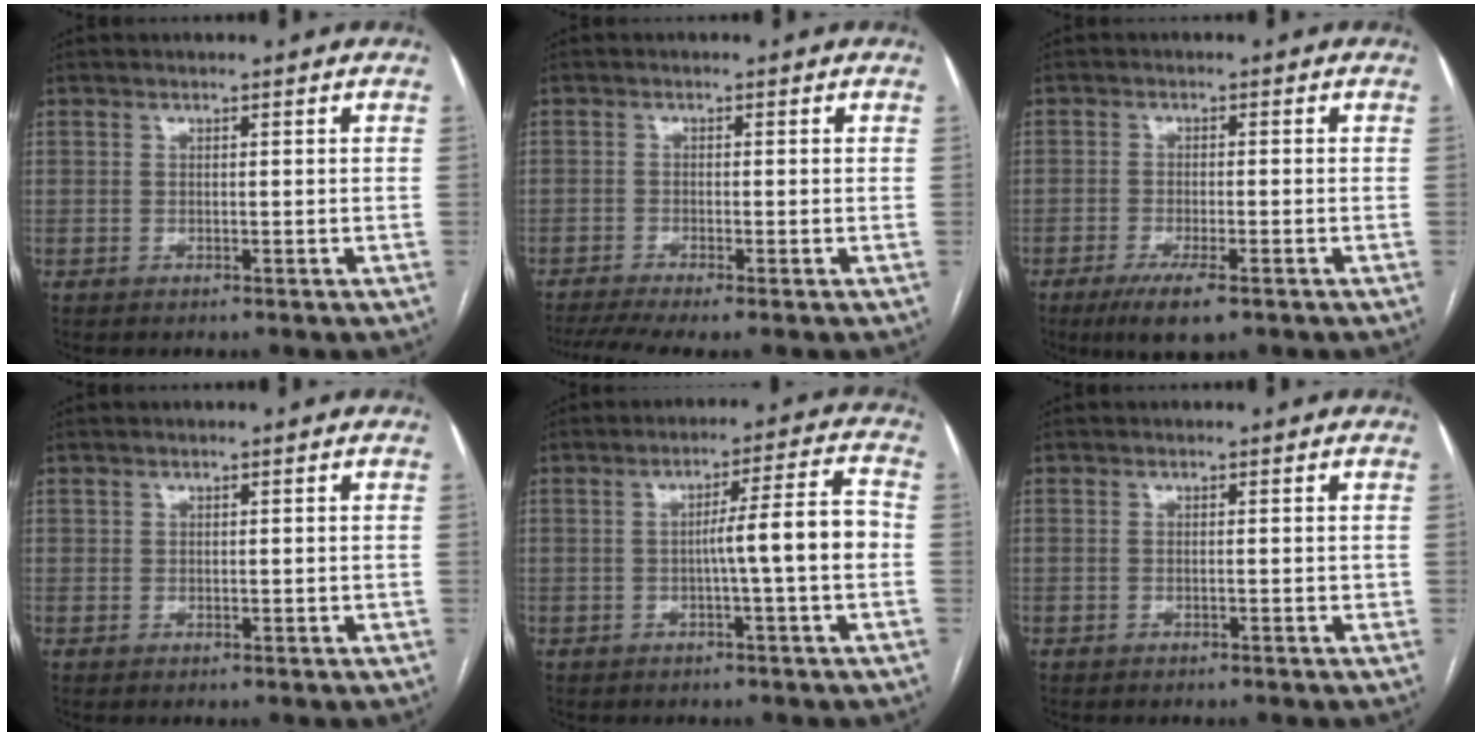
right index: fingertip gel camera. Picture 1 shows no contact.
{"total": 5.9, "force": [-4.4, 0.3, 3.9], "torque": [-0.069, -0.009, -0.077]}
{"total": 5.9, "force": [-3.6, 1.2, 4.5], "torque": [-0.079, -0.013, -0.057]}
{"total": 0.7, "force": [0.3, 0.6, 0.2], "torque": [0.003, 0.000, 0.004]}
{"total": 7.6, "force": [-1.1, -0.6, 7.5], "torque": [-0.109, 0.015, -0.017]}
{"total": 0.6, "force": [-0.1, 0.3, 0.5], "torque": [-0.008, 0.000, -0.001]}